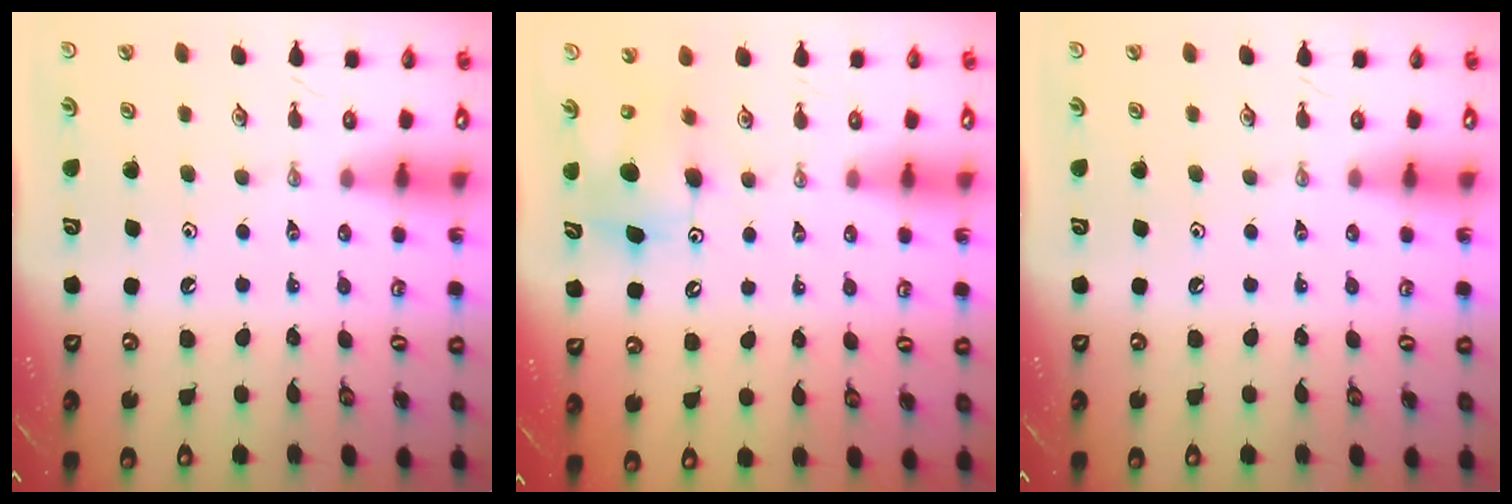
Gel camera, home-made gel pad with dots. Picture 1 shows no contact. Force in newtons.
{"total": 9.8, "press": 9.8, "slide": 1.2}
{"total": 0.0}